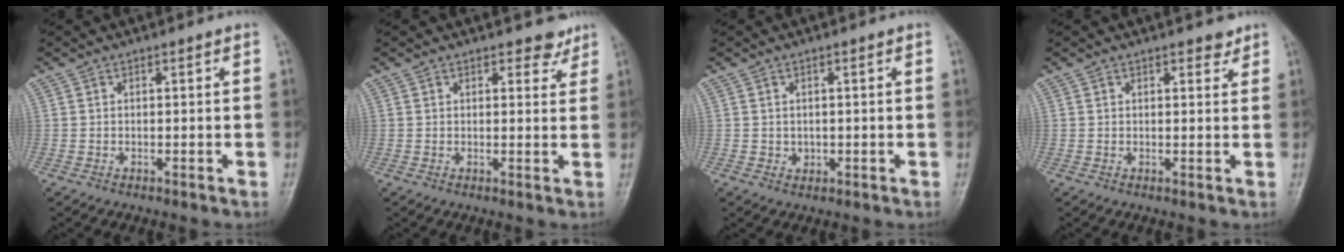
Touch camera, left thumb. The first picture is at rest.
{"total": 2.7, "force": [2.2, 1.4, 0.6], "torque": [0.014, -0.012, 0.024]}
{"total": 1.5, "force": [0.0, 1.3, 0.6], "torque": [-0.006, 0.000, 0.005]}
{"total": 1.8, "force": [1.5, 0.9, 0.7], "torque": [0.004, -0.008, 0.016]}